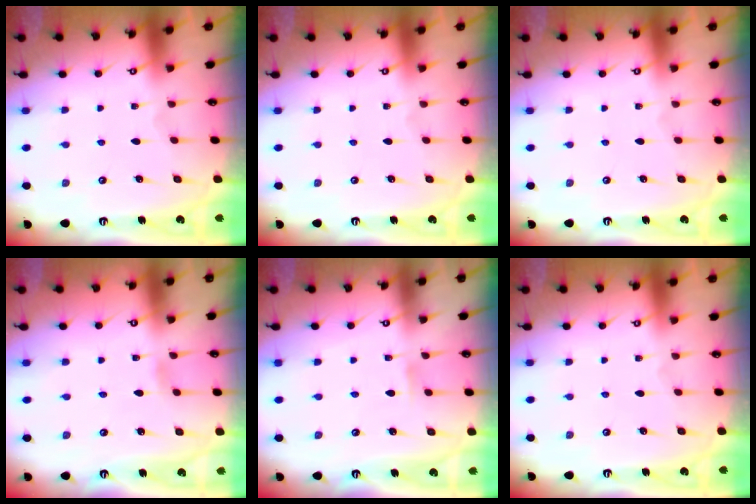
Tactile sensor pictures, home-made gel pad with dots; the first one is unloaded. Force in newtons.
{"total": 0.0}
{"total": 0.0}
{"total": 2.8, "press": 2.8, "slide": 0.2}
{"total": 3.2, "press": 3.2, "slide": 0.3}
{"total": 0.0}